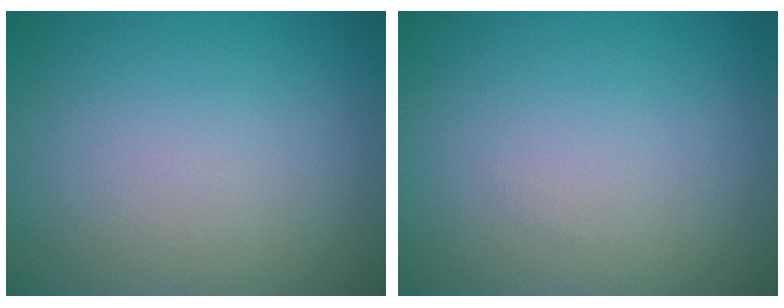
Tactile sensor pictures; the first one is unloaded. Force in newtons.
{"total": 0.0}